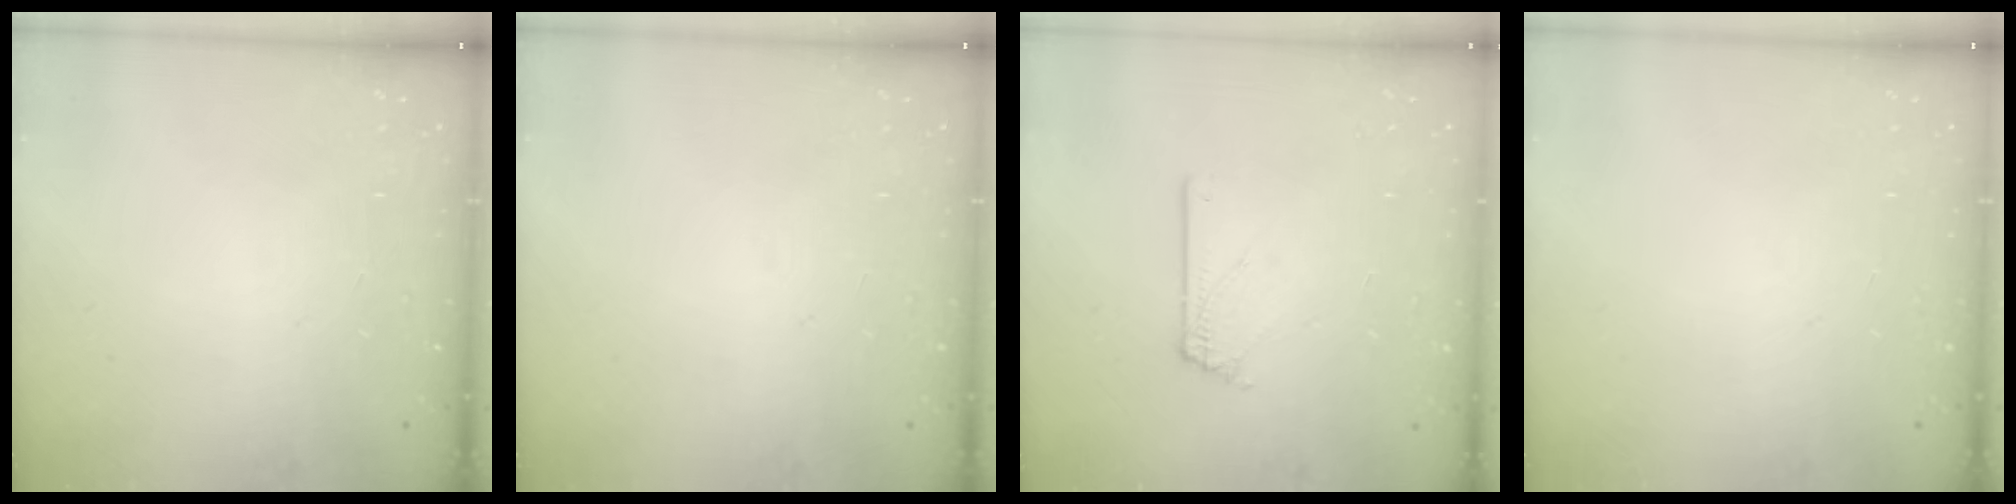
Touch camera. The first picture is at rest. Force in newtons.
{"total": 0.0}
{"total": 1.4, "press": 1.4, "slide": 0.2}
{"total": 0.0}